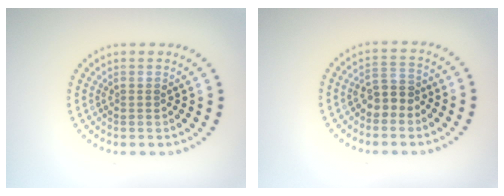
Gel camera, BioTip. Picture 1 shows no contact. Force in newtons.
{"total": 2.6, "press": 2.4, "slide": 0.9}